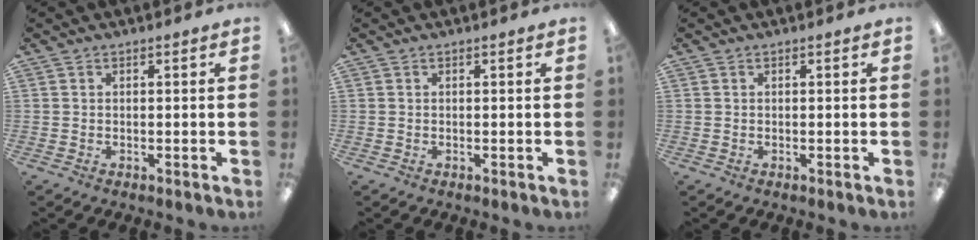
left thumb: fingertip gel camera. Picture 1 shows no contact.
{"total": 0.0}
{"total": 0.0}